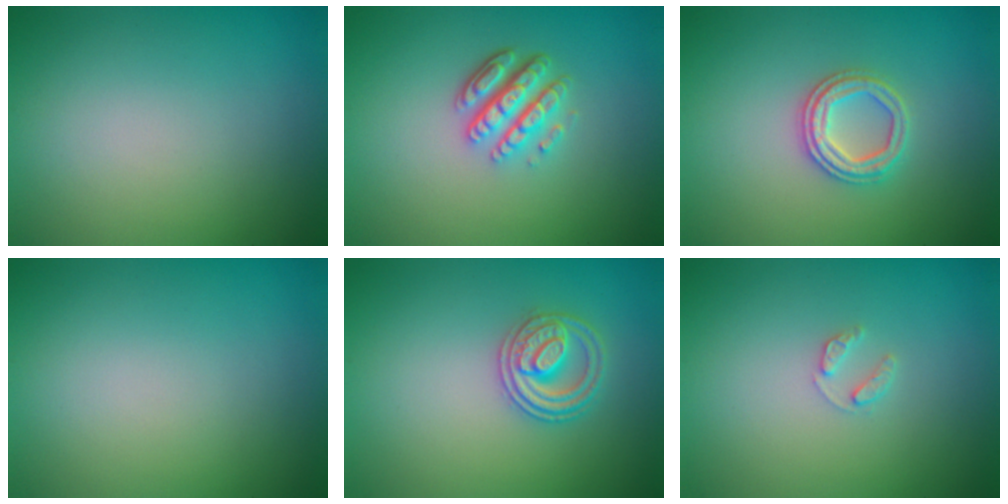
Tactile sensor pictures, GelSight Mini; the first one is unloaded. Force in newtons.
{"total": 4.7, "press": 3.4, "slide": 3.2}
{"total": 3.1, "press": 2.8, "slide": 1.2}
{"total": 0.0}
{"total": 2.7, "press": 2.6, "slide": 0.3}
{"total": 1.1, "press": 1.1, "slide": 0.2}